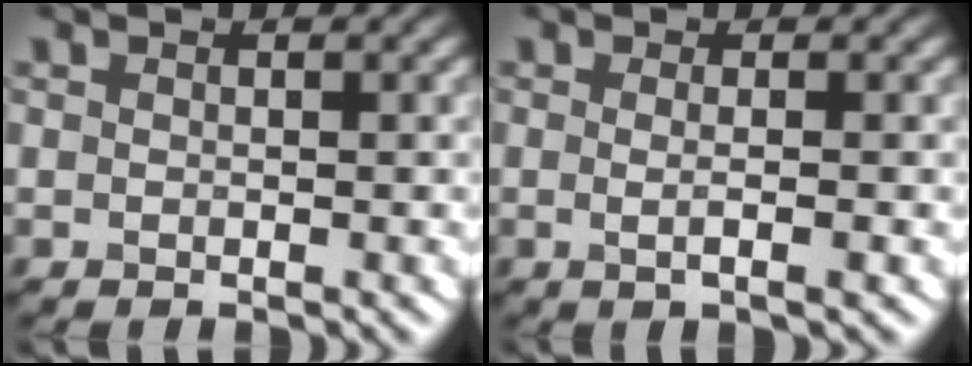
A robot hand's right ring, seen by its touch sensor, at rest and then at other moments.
{"total": 2.0, "force": [-0.1, 0.6, 1.9], "torque": [-0.028, -0.005, -0.008]}